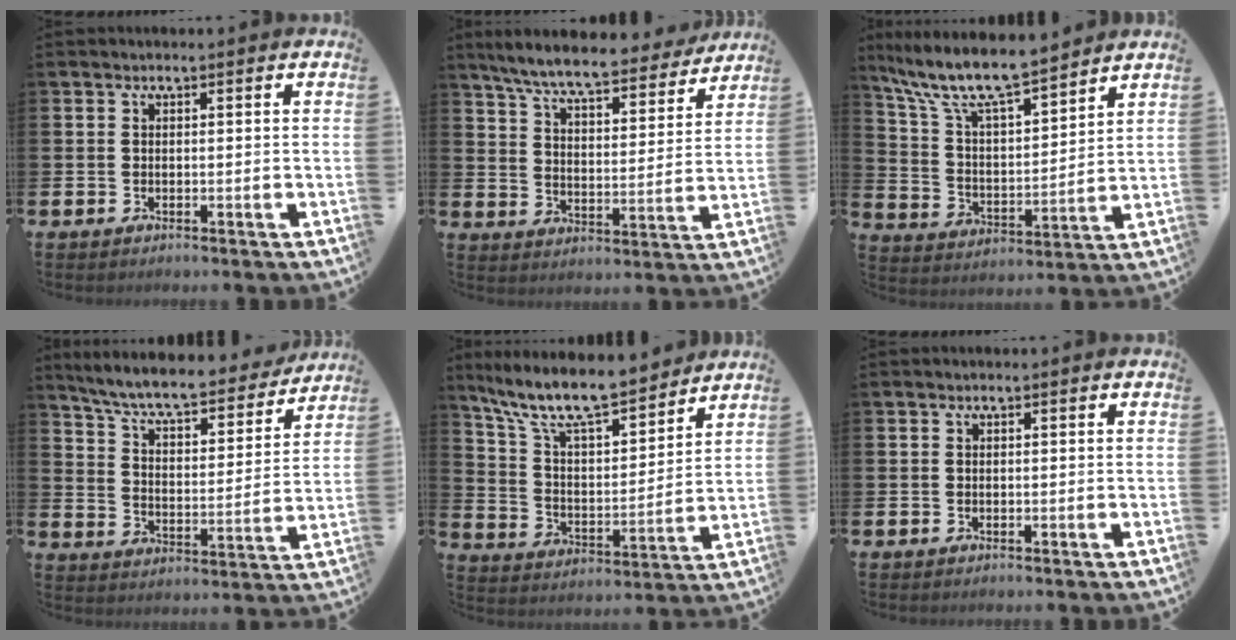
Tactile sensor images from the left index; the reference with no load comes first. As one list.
[{"total": 7.8, "force": [7.1, 0.8, 3.1], "torque": [-0.086, -0.046, 0.120]}, {"total": 10.4, "force": [9.3, 1.7, 4.2], "torque": [-0.126, -0.057, 0.164]}, {"total": 7.9, "force": [7.2, 1.2, 3.2], "torque": [-0.089, -0.052, 0.119]}, {"total": 11.4, "force": [10.1, 2.2, 4.9], "torque": [-0.133, -0.064, 0.174]}, {"total": 0.0}]